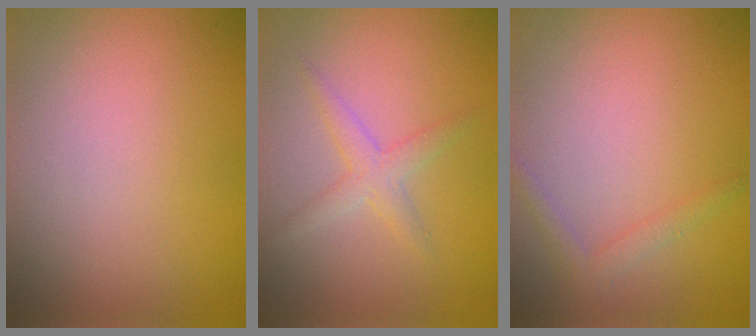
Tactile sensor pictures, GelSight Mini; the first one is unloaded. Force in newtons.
{"total": 2.0, "press": 2.0, "slide": 0.1}
{"total": 1.3, "press": 1.3, "slide": 0.1}